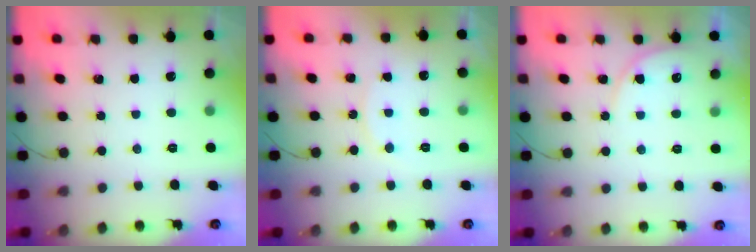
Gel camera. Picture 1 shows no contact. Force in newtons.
{"total": 5.1, "press": 5.1, "slide": 0.2}
{"total": 4.4, "press": 4.4, "slide": 0.5}